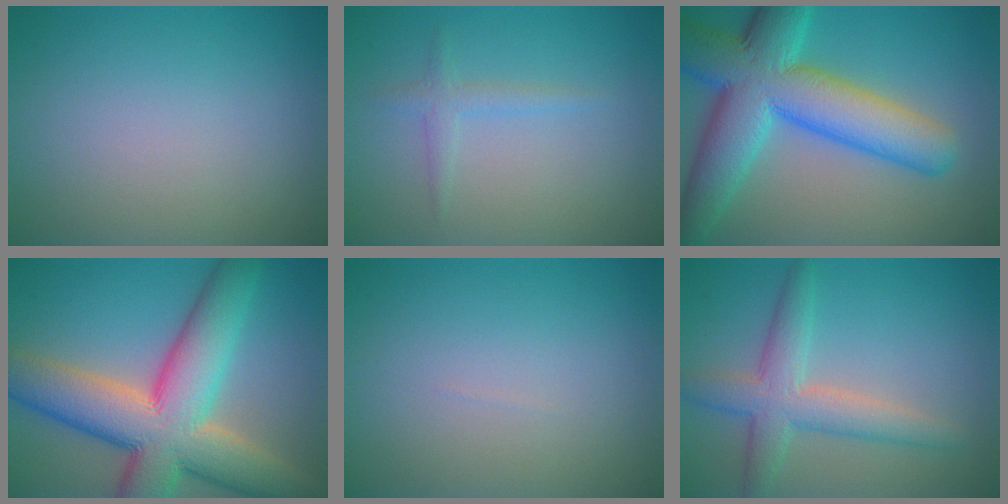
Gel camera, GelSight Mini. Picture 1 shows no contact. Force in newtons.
{"total": 1.5, "press": 1.4, "slide": 0.2}
{"total": 11.7, "press": 11.7, "slide": 0.2}
{"total": 13.1, "press": 13.1, "slide": 0.9}
{"total": 0.0}
{"total": 4.7, "press": 4.7, "slide": 0.4}